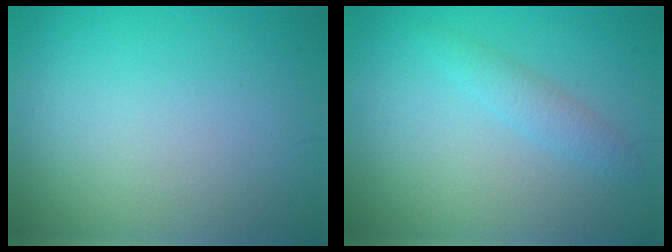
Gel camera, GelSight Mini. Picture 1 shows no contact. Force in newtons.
{"total": 1.7, "press": 1.7, "slide": 0.1}